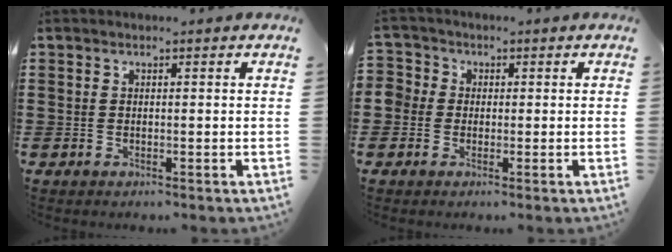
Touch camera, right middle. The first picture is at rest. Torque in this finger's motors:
{"motor_torque": [0.17, 0.12, 0.00, 0.00]}